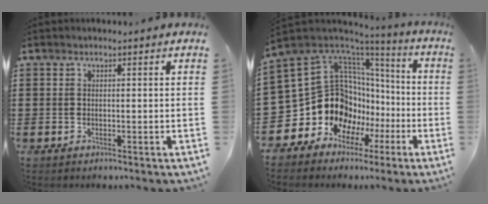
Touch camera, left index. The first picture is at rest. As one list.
[{"total": 15.3, "force": [-1.5, 13.3, 7.3], "torque": [-0.202, -0.028, -0.002]}]